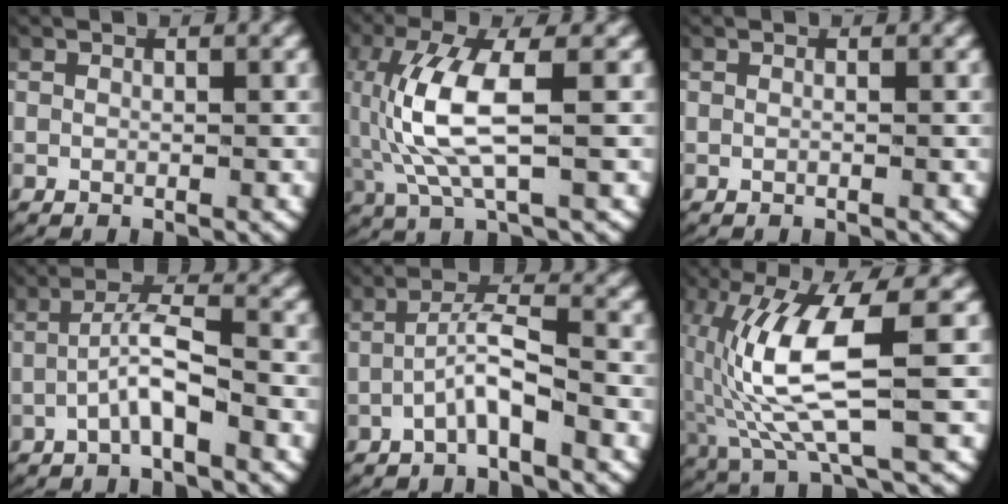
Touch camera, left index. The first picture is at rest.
{"total": 6.3, "force": [0.1, 2.0, 6.0], "torque": [-0.146, -0.007, 0.013]}
{"total": 0.0}
{"total": 3.3, "force": [-1.3, 0.8, 3.0], "torque": [-0.058, 0.006, -0.025]}
{"total": 2.9, "force": [-1.2, 0.6, 2.6], "torque": [-0.050, 0.007, -0.024]}
{"total": 9.0, "force": [-0.6, 3.0, 8.4], "torque": [-0.178, -0.012, 0.006]}